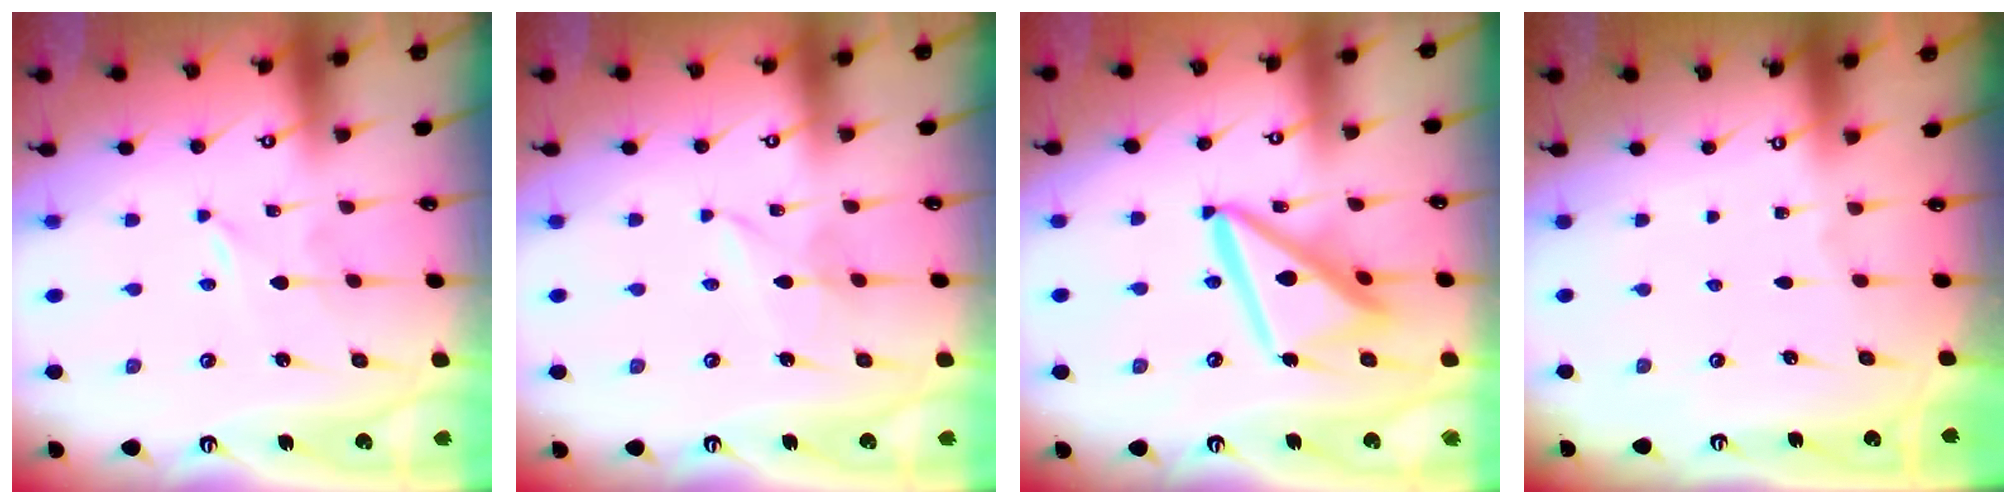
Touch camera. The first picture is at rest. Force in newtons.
{"total": 2.3, "press": 2.3, "slide": 0.3}
{"total": 15.1, "press": 15.0, "slide": 1.7}
{"total": 0.0}